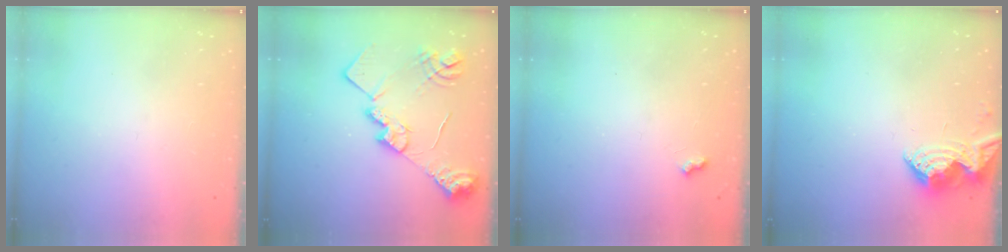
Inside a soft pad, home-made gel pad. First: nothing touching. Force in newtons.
{"total": 17.6, "press": 17.5, "slide": 1.1}
{"total": 4.4, "press": 4.4, "slide": 0.6}
{"total": 8.1, "press": 8.1, "slide": 0.6}